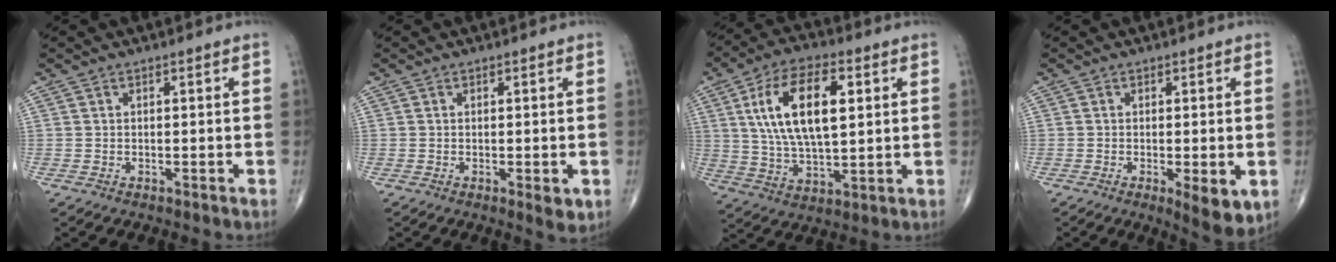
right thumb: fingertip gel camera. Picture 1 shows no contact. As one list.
[{"total": 2.5, "force": [-0.6, 0.8, 2.3], "torque": [-0.027, -0.007, -0.007]}, {"total": 16.7, "force": [4.2, 7.7, 14.2], "torque": [-0.252, -0.001, 0.077]}, {"total": 6.2, "force": [-1.7, 1.9, 5.6], "torque": [-0.076, -0.017, -0.023]}]